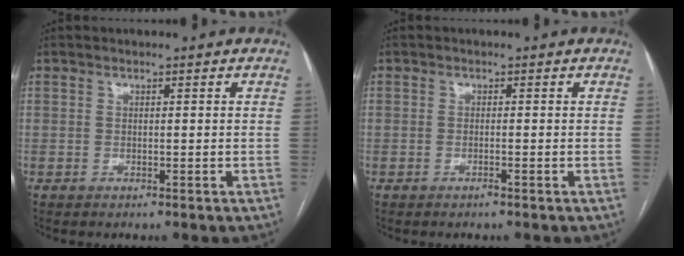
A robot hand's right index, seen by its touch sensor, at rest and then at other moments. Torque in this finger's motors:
{"motor_torque": [0.21, 0.07, -0.03, 0.00]}